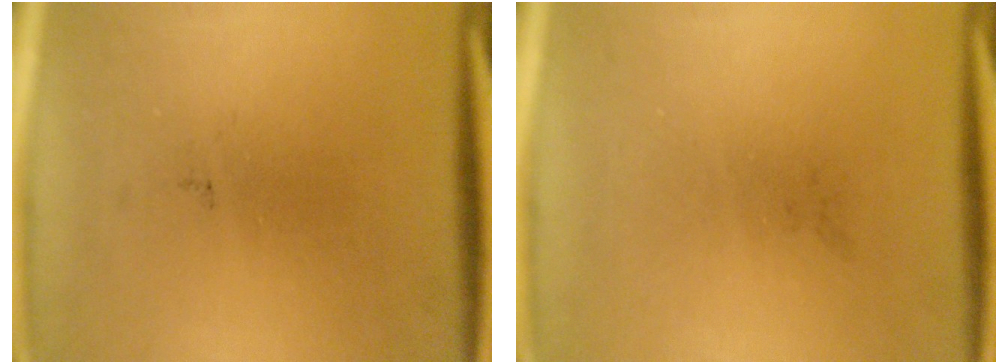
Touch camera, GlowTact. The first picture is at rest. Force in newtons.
{"total": 0.0}